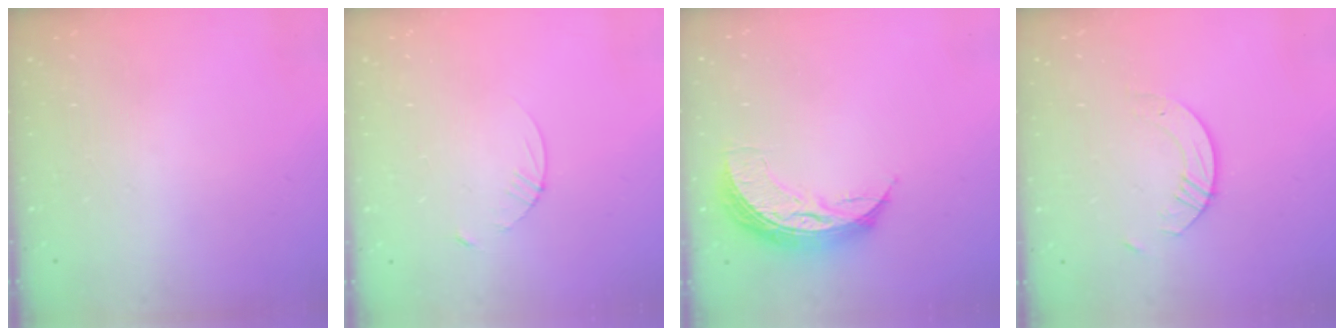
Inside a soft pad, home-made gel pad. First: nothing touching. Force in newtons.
{"total": 3.4, "press": 3.3, "slide": 0.3}
{"total": 9.0, "press": 9.0, "slide": 0.6}
{"total": 5.4, "press": 5.4, "slide": 0.5}